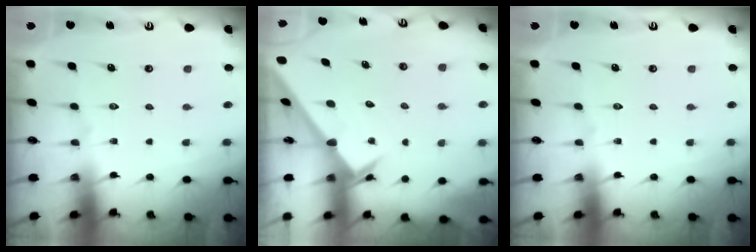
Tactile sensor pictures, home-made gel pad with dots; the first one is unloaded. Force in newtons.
{"total": 2.7, "press": 2.7, "slide": 0.2}
{"total": 0.0}